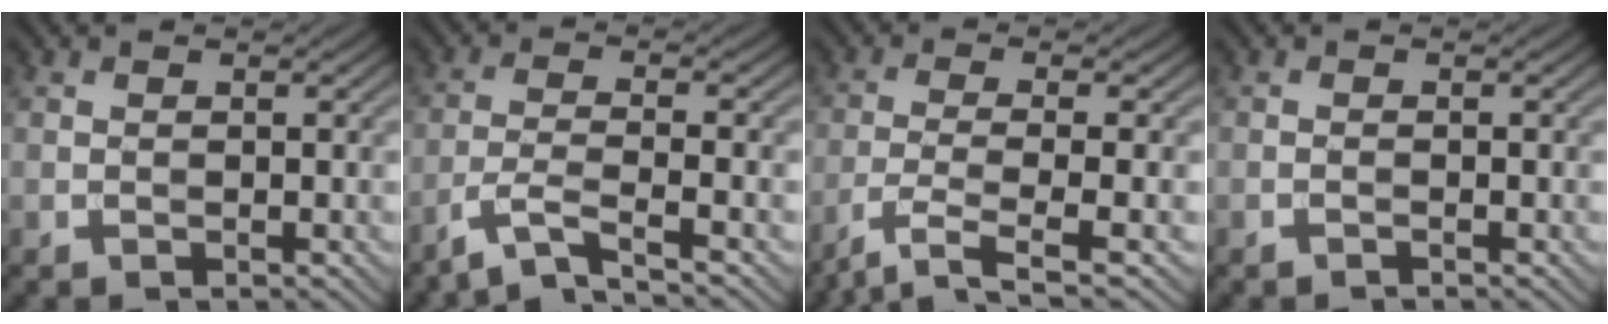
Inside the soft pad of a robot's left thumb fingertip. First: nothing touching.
{"total": 5.1, "force": [-3.7, 0.7, 3.5], "torque": [-0.056, 0.005, -0.089]}
{"total": 5.3, "force": [-3.0, 1.0, 4.2], "torque": [-0.078, -0.006, -0.067]}
{"total": 0.5, "force": [-0.5, 0.0, 0.2], "torque": [-0.004, 0.002, -0.012]}